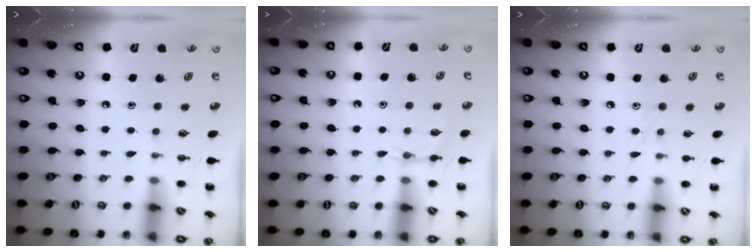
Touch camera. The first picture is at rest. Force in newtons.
{"total": 4.4, "press": 4.1, "slide": 1.5}
{"total": 4.7, "press": 4.5, "slide": 1.6}